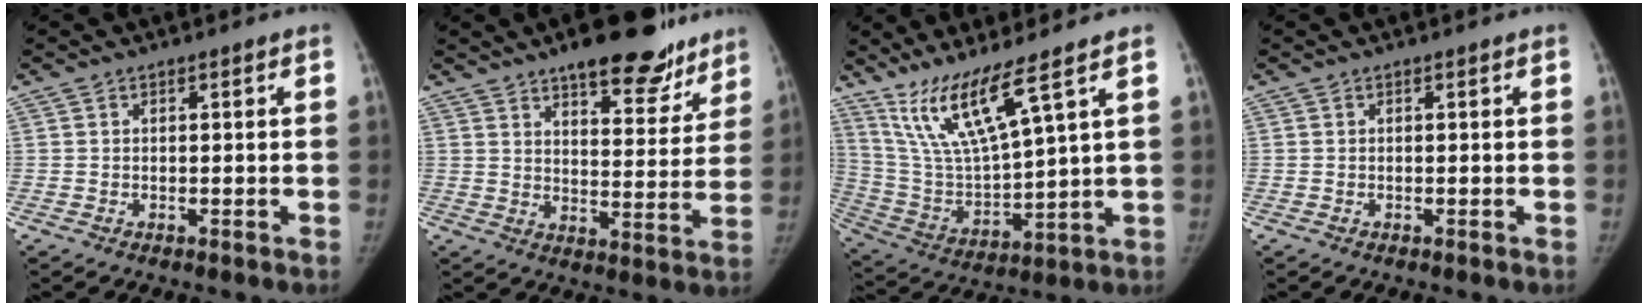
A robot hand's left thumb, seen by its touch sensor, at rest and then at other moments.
{"total": 18.1, "force": [12.9, 7.2, 10.5], "torque": [-0.084, -0.060, 0.175]}
{"total": 13.4, "force": [9.0, 0.9, 9.9], "torque": [-0.196, -0.055, 0.195]}
{"total": 0.0}